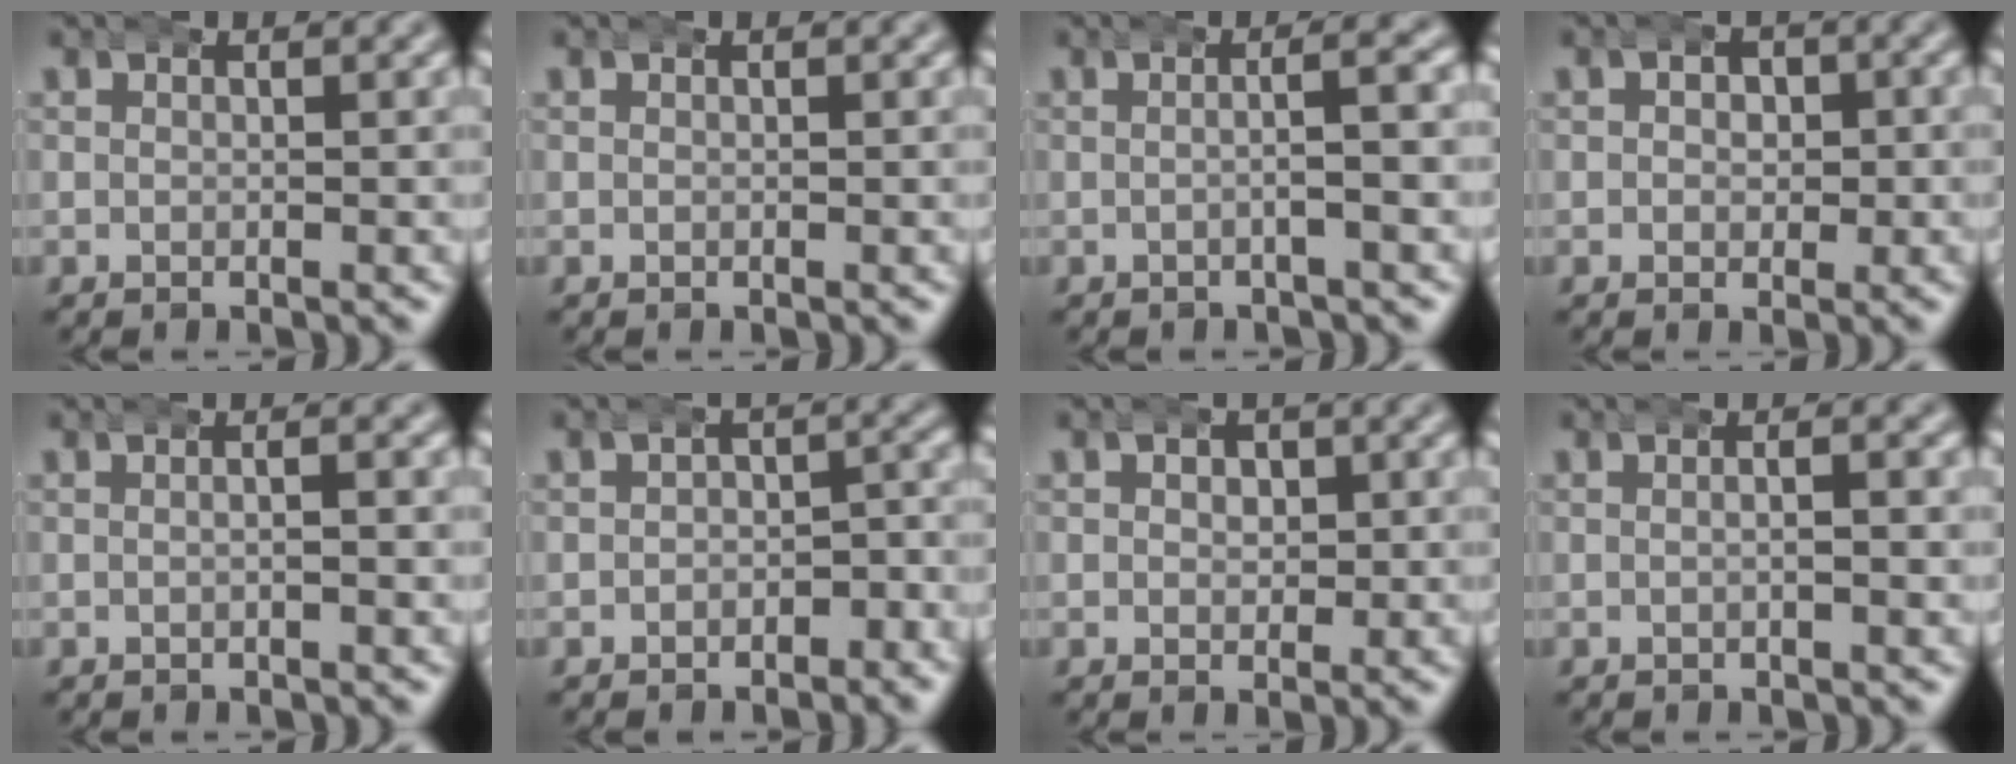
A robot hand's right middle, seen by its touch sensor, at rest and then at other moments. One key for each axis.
{"total": 0.0}
{"total": 2.4, "fx": 0.0, "fy": 0.1, "fz": 2.4, "tx": -0.026, "ty": 0.015, "tz": -0.010}
{"total": 1.8, "fx": 0.0, "fy": 1.6, "fz": 0.9, "tx": -0.002, "ty": 0.001, "tz": -0.006}
{"total": 1.0, "fx": -0.2, "fy": 0.2, "fz": 0.9, "tx": -0.004, "ty": 0.007, "tz": -0.010}
{"total": 2.8, "fx": -2.2, "fy": 1.6, "fz": 0.6, "tx": -0.001, "ty": -0.006, "tz": -0.036}
{"total": 1.5, "fx": 0.2, "fy": 1.3, "fz": 0.8, "tx": -0.002, "ty": -0.003, "tz": 0.000}
{"total": 1.3, "fx": -0.1, "fy": 0.3, "fz": 1.3, "tx": -0.010, "ty": 0.009, "tz": -0.010}